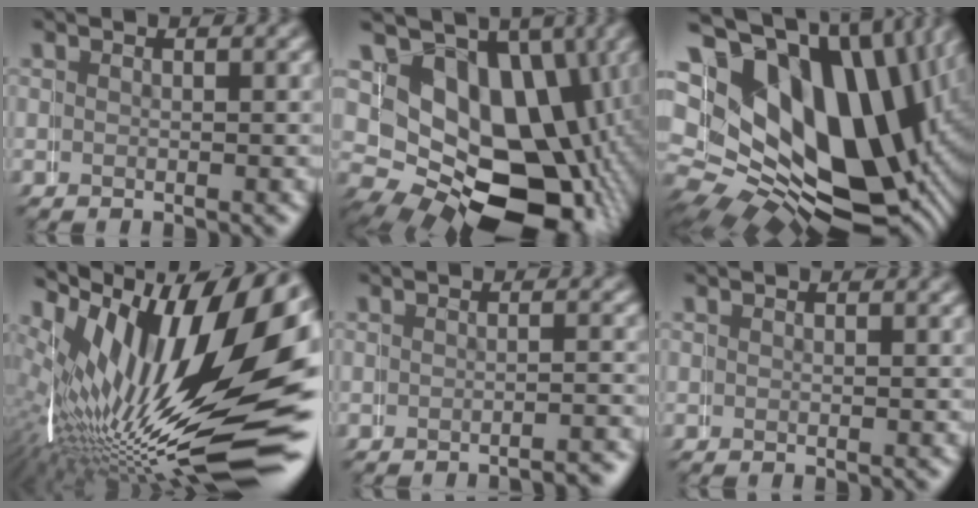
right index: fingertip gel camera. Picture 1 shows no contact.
{"total": 19.9, "force": [-3.4, 15.3, 12.3], "torque": [-0.223, -0.067, -0.036]}
{"total": 26.1, "force": [2.1, 19.0, 17.8], "torque": [-0.309, -0.028, 0.033]}
{"total": 17.4, "force": [-1.1, 7.7, 15.6], "torque": [-0.212, 0.005, -0.008]}
{"total": 2.7, "force": [-2.5, 0.3, 1.0], "torque": [-0.002, 0.006, -0.042]}
{"total": 0.0}